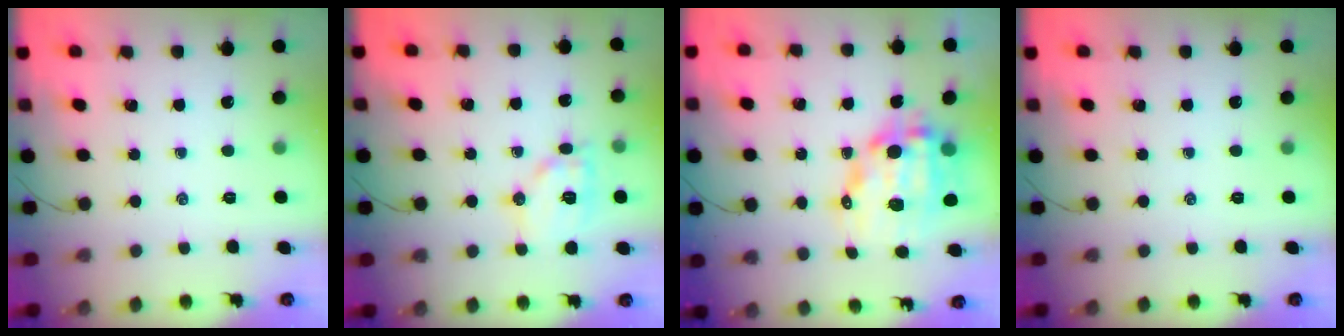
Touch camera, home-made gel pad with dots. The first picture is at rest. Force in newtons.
{"total": 11.4, "press": 11.4, "slide": 0.5}
{"total": 14.1, "press": 13.7, "slide": 3.3}
{"total": 0.0}